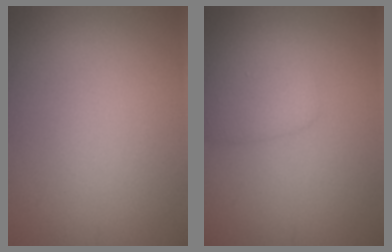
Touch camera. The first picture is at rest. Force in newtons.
{"total": 2.5, "press": 2.5, "slide": 0.1}